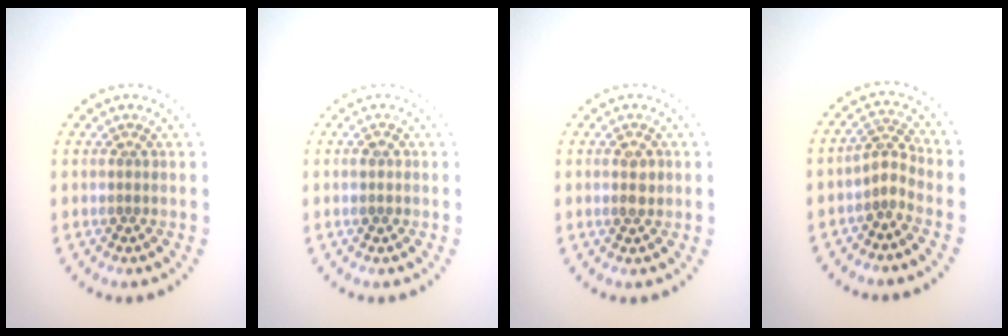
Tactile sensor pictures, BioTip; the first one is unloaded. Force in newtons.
{"total": 1.0, "press": 1.0, "slide": 0.1}
{"total": 1.5, "press": 1.5, "slide": 0.4}
{"total": 2.0, "press": 1.5, "slide": 1.4}